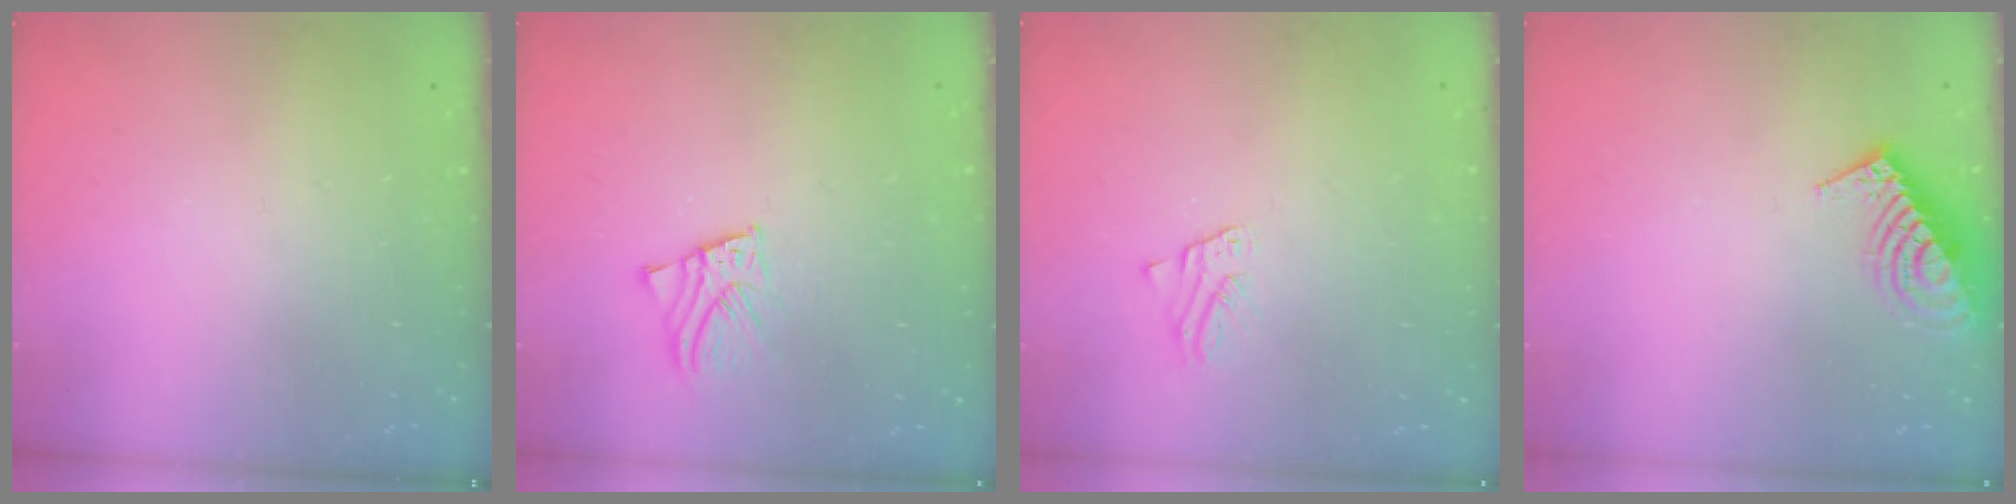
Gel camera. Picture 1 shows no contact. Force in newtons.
{"total": 2.6, "press": 2.6, "slide": 0.1}
{"total": 1.6, "press": 1.6, "slide": 0.1}
{"total": 14.3, "press": 14.3, "slide": 0.4}